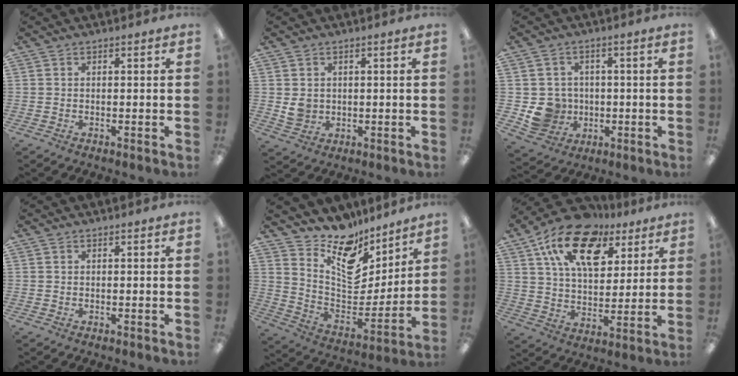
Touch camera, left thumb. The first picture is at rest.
{"total": 3.8, "force": [0.7, 3.5, 1.4], "torque": [-0.014, 0.001, 0.013]}
{"total": 7.6, "force": [-1.0, 7.4, 1.6], "torque": [-0.049, 0.007, -0.009]}
{"total": 0.0}
{"total": 14.8, "force": [11.6, 7.3, 5.7], "torque": [-0.105, -0.110, 0.209]}
{"total": 18.5, "force": [10.3, 10.4, 11.3], "torque": [-0.193, -0.038, 0.182]}